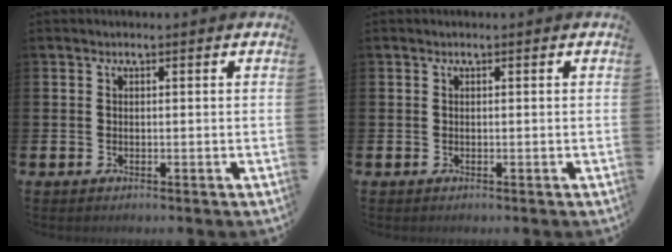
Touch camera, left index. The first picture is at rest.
{"total": 0.0}